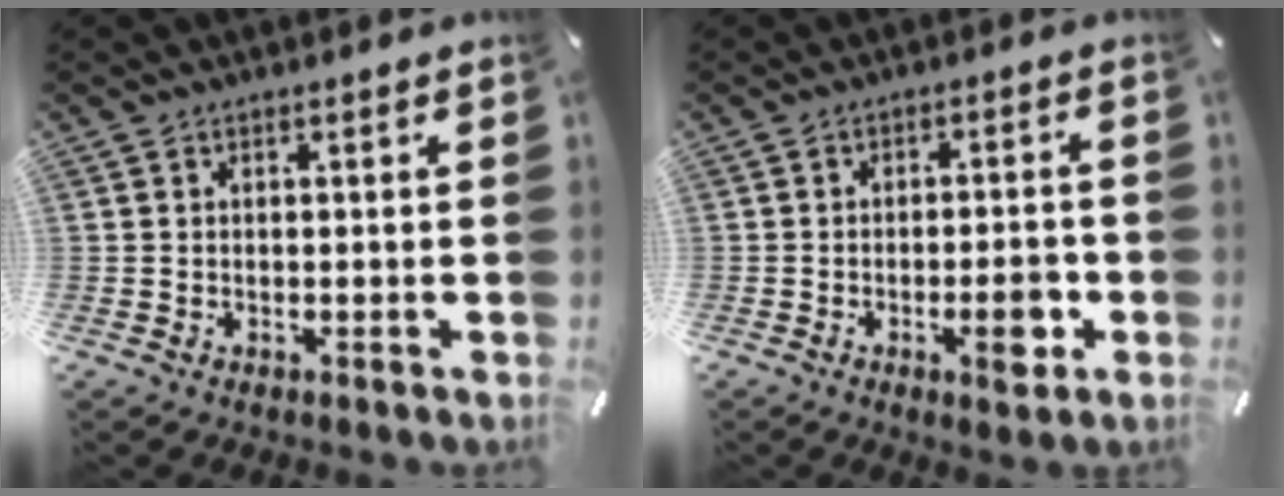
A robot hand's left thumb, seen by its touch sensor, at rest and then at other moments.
{"total": 7.5, "force": [-2.6, 3.0, 6.4], "torque": [-0.081, 0.007, -0.039]}